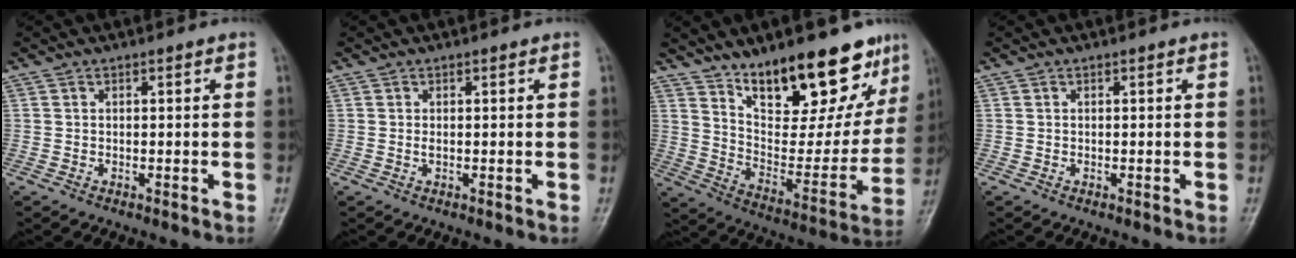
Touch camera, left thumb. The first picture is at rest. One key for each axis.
{"total": 0.8, "fx": 0.2, "fy": 0.3, "fz": 0.7, "tx": -0.015, "ty": 0.000, "tz": 0.005}
{"total": 22.9, "fx": 15.6, "fy": 9.3, "fz": 13.9, "tx": -0.144, "ty": -0.086, "tz": 0.246}
{"total": 0.0}